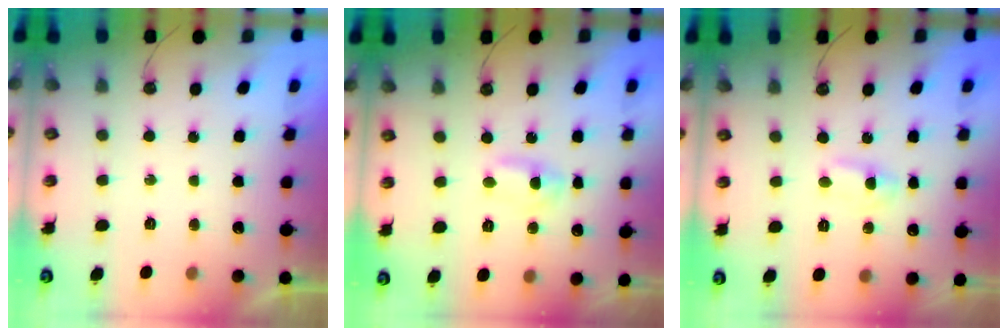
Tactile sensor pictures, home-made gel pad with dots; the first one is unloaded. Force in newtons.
{"total": 4.6, "press": 0.9, "slide": 4.5}
{"total": 1.7, "press": 1.7, "slide": 0.3}